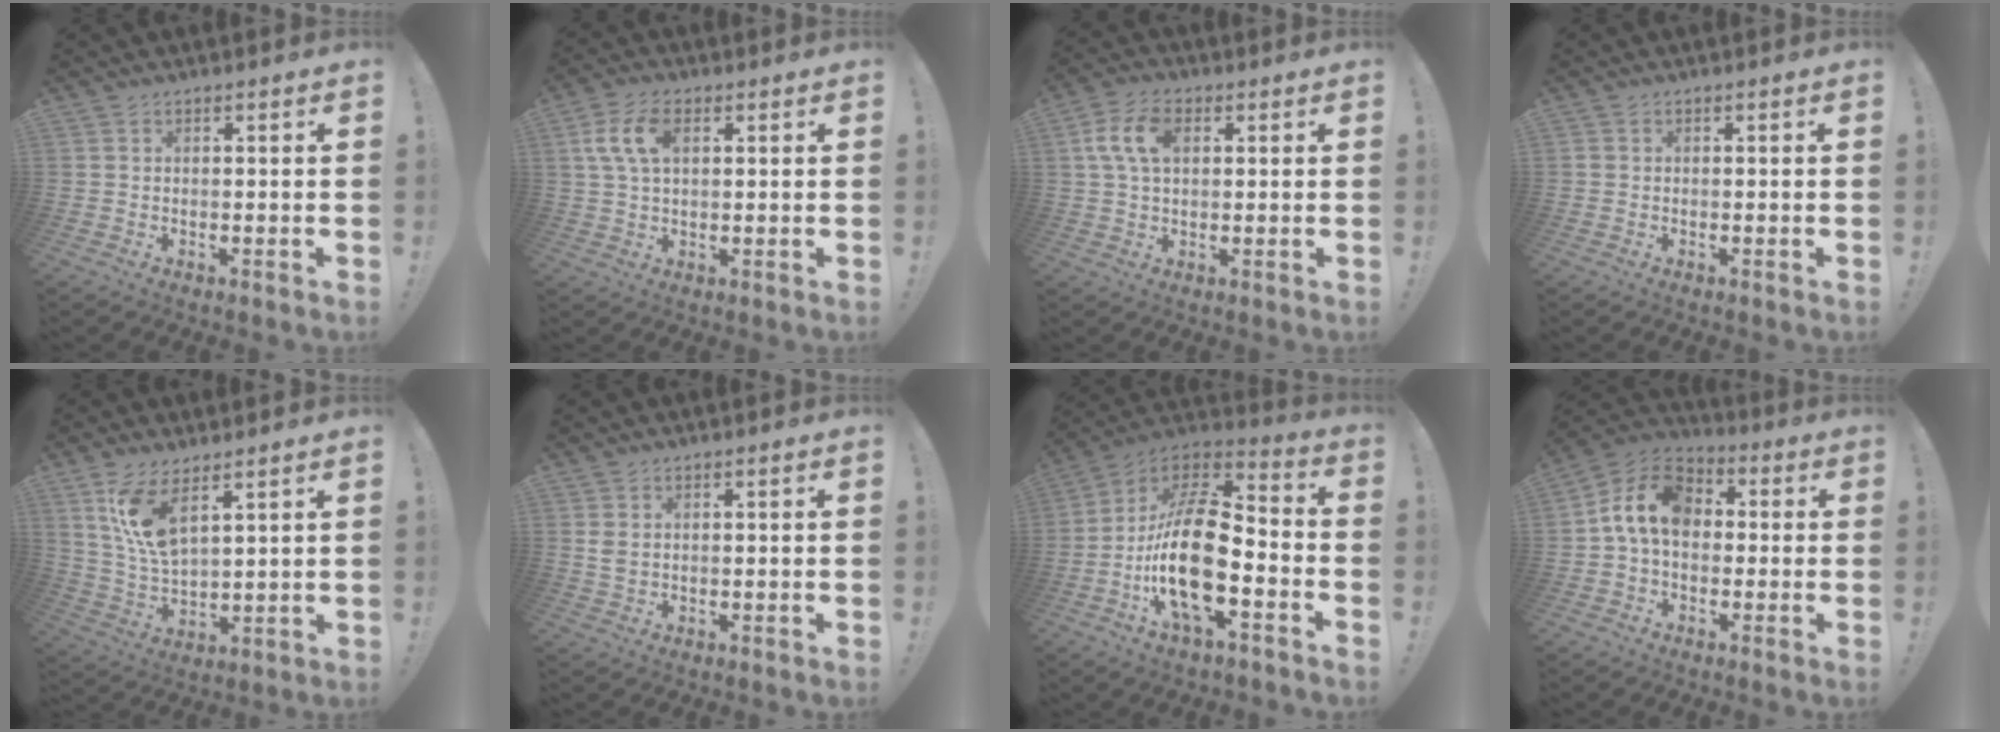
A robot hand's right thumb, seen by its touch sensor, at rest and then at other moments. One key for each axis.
{"total": 9.1, "fx": 2.6, "fy": 5.4, "fz": 6.9, "tx": -0.130, "ty": 0.003, "tz": 0.047}
{"total": 9.9, "fx": 2.4, "fy": 6.3, "fz": 7.2, "tx": -0.128, "ty": 0.010, "tz": 0.047}
{"total": 0.5, "fx": -0.1, "fy": 0.5, "fz": -0.2, "tx": 0.002, "ty": 0.002, "tz": -0.002}
{"total": 11.0, "fx": 6.7, "fy": 4.1, "fz": 7.8, "tx": -0.146, "ty": -0.032, "tz": 0.122}
{"total": 2.5, "fx": 1.0, "fy": 1.6, "fz": 1.7, "tx": -0.030, "ty": 0.003, "tz": 0.017}
{"total": 23.3, "fx": -5.7, "fy": 10.0, "fz": 20.2, "tx": -0.398, "ty": 0.031, "tz": -0.093}
{"total": 12.7, "fx": 1.4, "fy": 8.6, "fz": 9.3, "tx": -0.163, "ty": 0.020, "tz": 0.030}